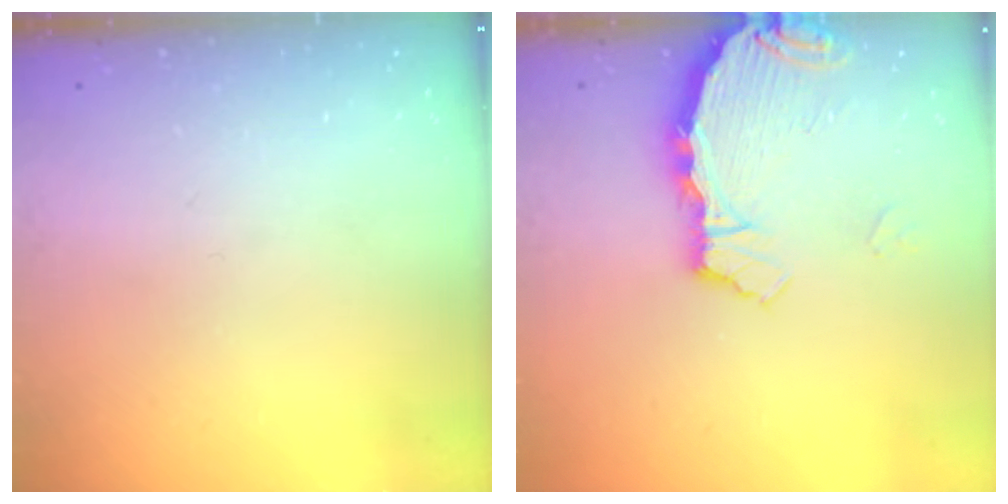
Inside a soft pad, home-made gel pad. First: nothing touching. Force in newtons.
{"total": 3.3, "press": 3.2, "slide": 0.4}